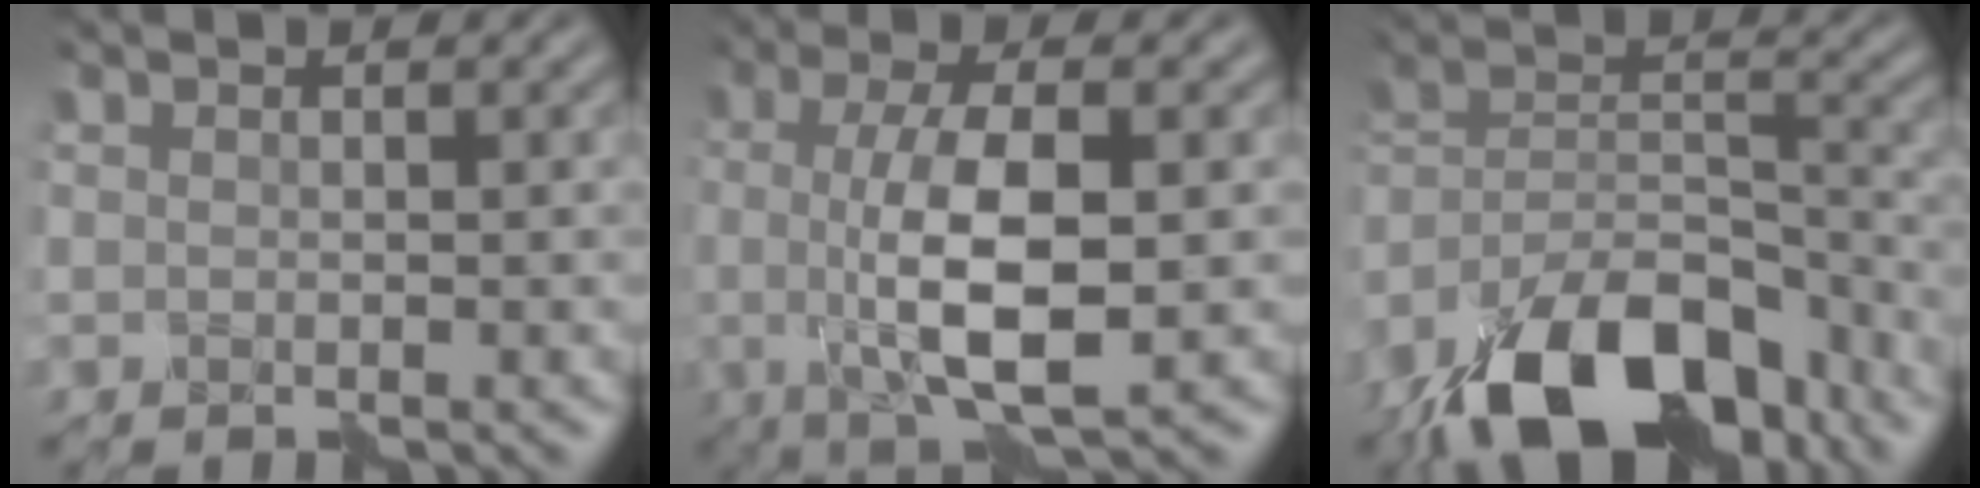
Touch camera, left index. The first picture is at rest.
{"total": 7.4, "force": [-1.0, 2.4, 7.0], "torque": [-0.123, -0.003, -0.019]}
{"total": 14.3, "force": [-10.9, 5.9, 7.1], "torque": [-0.137, 0.009, -0.195]}